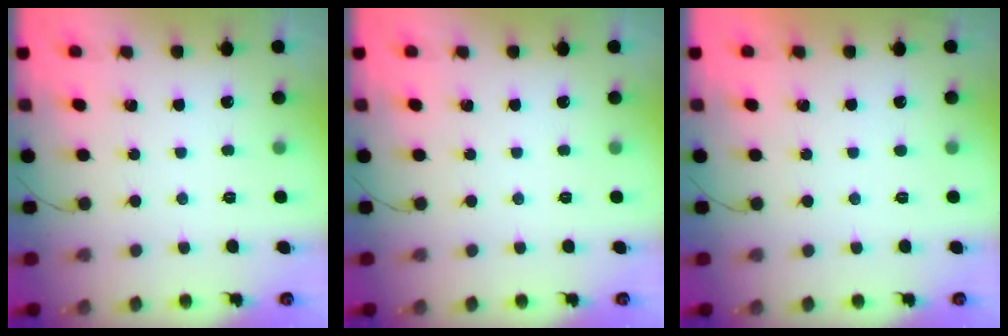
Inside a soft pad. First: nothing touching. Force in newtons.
{"total": 0.0}
{"total": 1.0, "press": 1.0, "slide": 0.2}